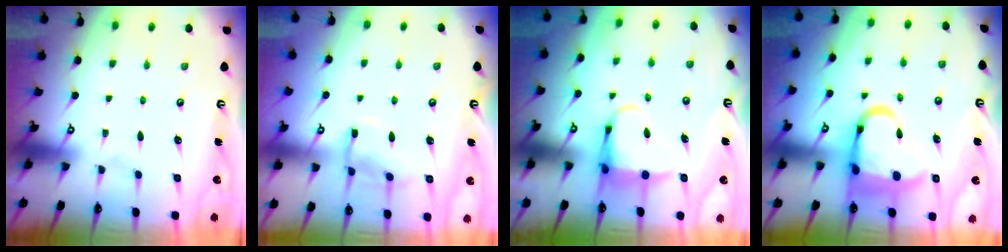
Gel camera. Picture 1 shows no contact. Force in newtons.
{"total": 8.2, "press": 8.1, "slide": 0.6}
{"total": 5.9, "press": 5.9, "slide": 0.6}
{"total": 13.2, "press": 12.9, "slide": 2.5}